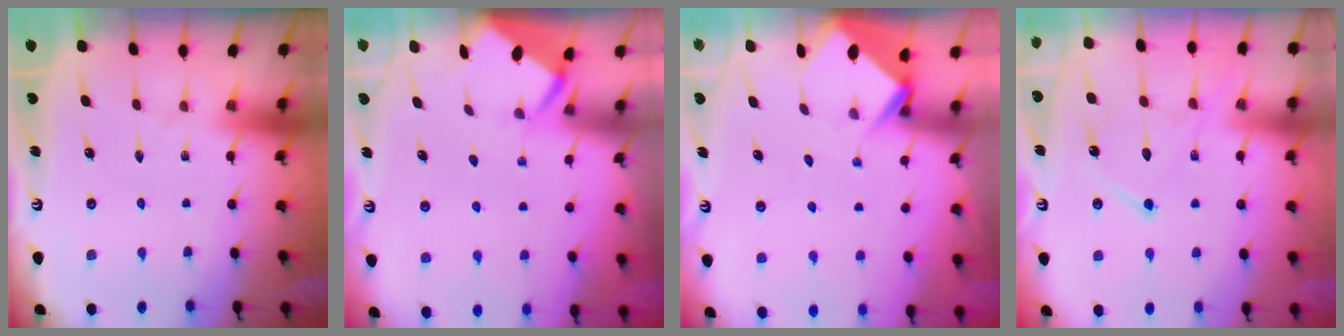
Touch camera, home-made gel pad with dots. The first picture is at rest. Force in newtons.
{"total": 2.5, "press": 2.5, "slide": 0.4}
{"total": 3.6, "press": 3.6, "slide": 0.2}
{"total": 13.2, "press": 13.2, "slide": 1.2}